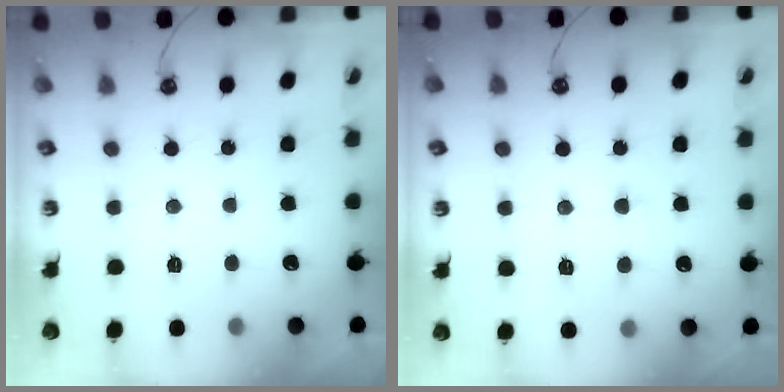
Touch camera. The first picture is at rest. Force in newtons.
{"total": 1.8, "press": 1.7, "slide": 0.3}